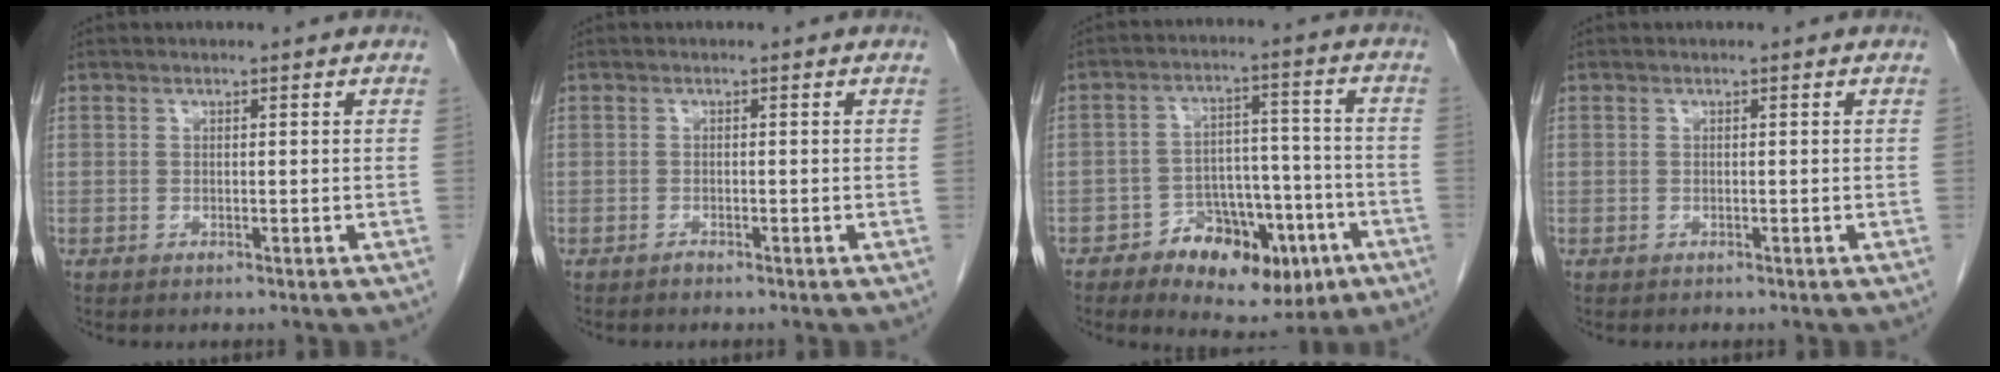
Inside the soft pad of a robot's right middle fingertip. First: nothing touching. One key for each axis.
{"total": 0.5, "fx": -0.5, "fy": 0.1, "fz": 0.2, "tx": -0.005, "ty": -0.001, "tz": -0.009}
{"total": 11.9, "fx": -6.1, "fy": 6.4, "fz": 7.9, "tx": -0.105, "ty": 0.024, "tz": -0.083}
{"total": 0.0}